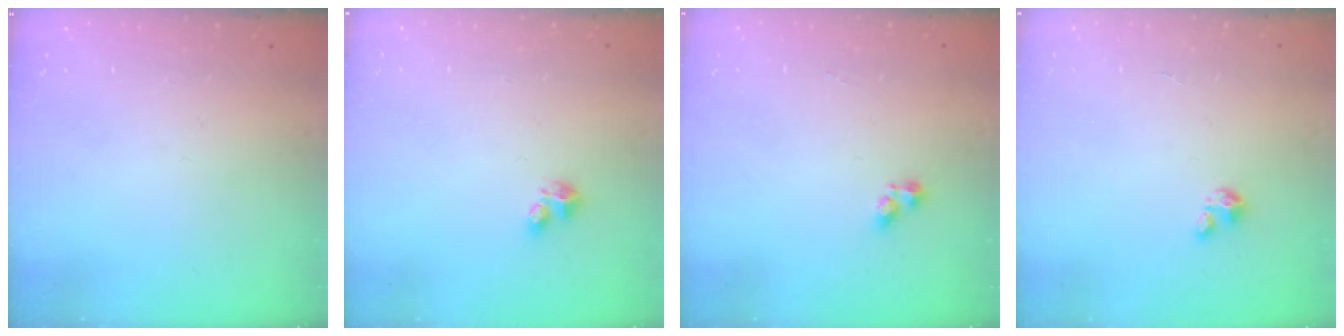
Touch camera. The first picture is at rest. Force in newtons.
{"total": 2.3, "press": 2.2, "slide": 0.5}
{"total": 3.0, "press": 2.9, "slide": 0.6}
{"total": 2.7, "press": 2.7, "slide": 0.2}